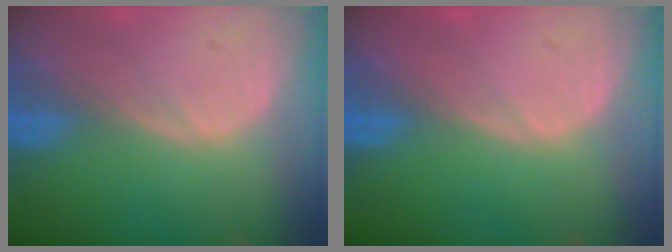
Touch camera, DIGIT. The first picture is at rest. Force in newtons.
{"total": 0.0}